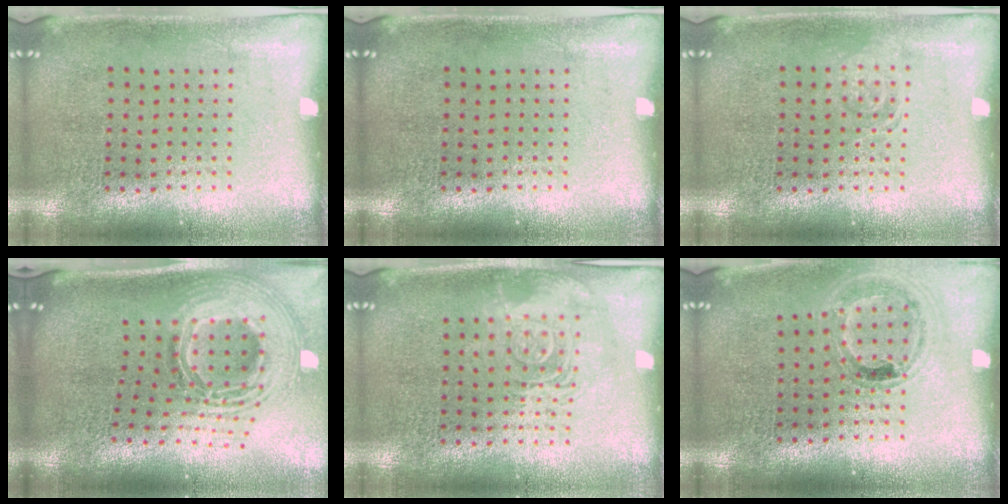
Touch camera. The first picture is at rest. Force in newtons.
{"total": 0.0}
{"total": 1.4, "press": 1.4, "slide": 0.2}
{"total": 3.0, "press": 2.0, "slide": 2.2}
{"total": 2.6, "press": 2.6, "slide": 0.4}
{"total": 1.0, "press": 1.0, "slide": 0.0}